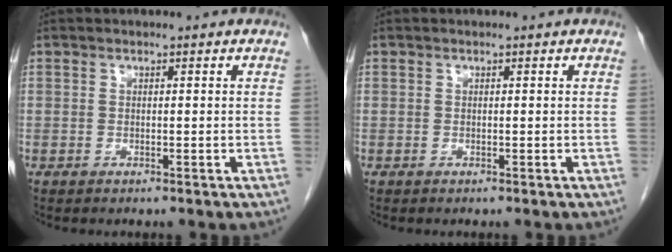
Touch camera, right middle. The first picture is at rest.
{"total": 0.0}